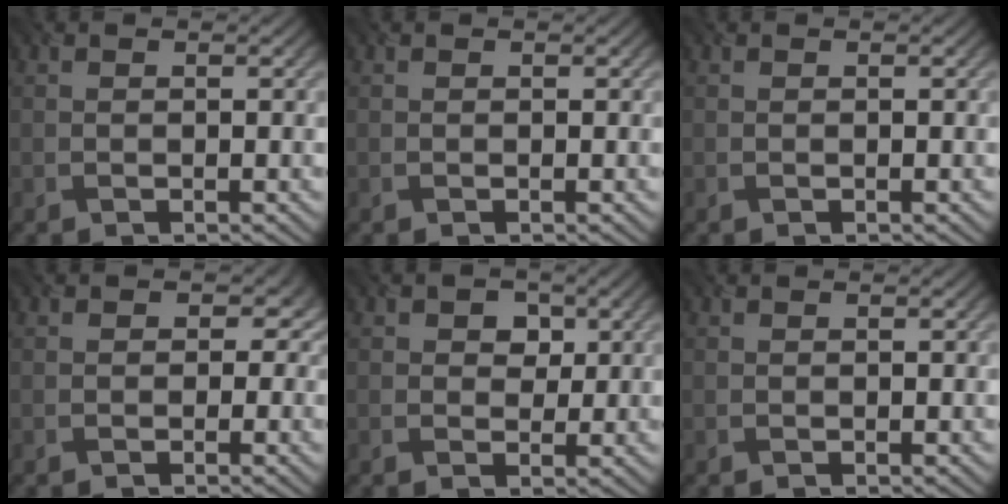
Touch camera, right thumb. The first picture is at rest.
{"total": 0.0}
{"total": 0.0}
{"total": 2.3, "force": [0.0, 2.1, 0.8], "torque": [-0.007, 0.000, -0.007]}
{"total": 2.7, "force": [0.9, 2.2, 1.4], "torque": [-0.018, -0.002, 0.006]}
{"total": 0.0}